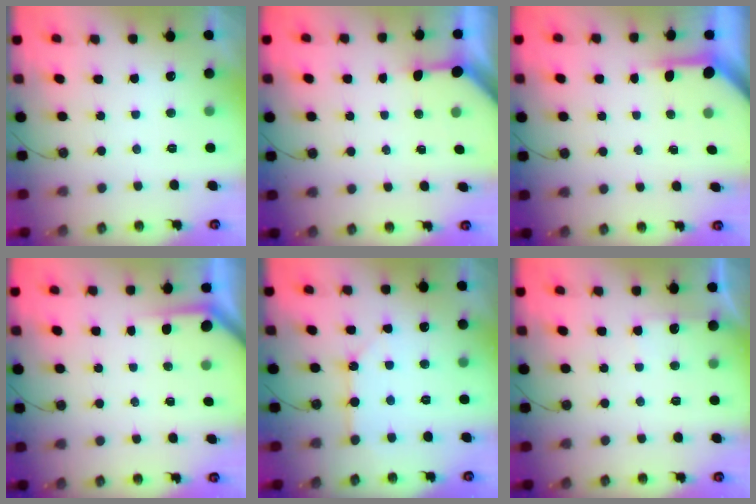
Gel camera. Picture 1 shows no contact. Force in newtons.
{"total": 3.2, "press": 3.2, "slide": 0.4}
{"total": 3.8, "press": 3.8, "slide": 0.3}
{"total": 1.8, "press": 1.8, "slide": 0.3}
{"total": 3.5, "press": 3.5, "slide": 0.3}
{"total": 3.8, "press": 3.8, "slide": 0.3}